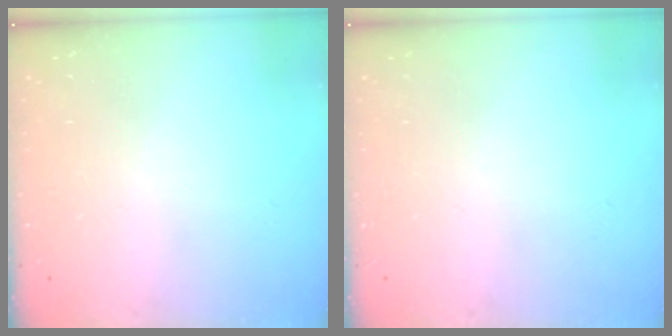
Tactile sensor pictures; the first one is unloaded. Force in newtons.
{"total": 0.0}